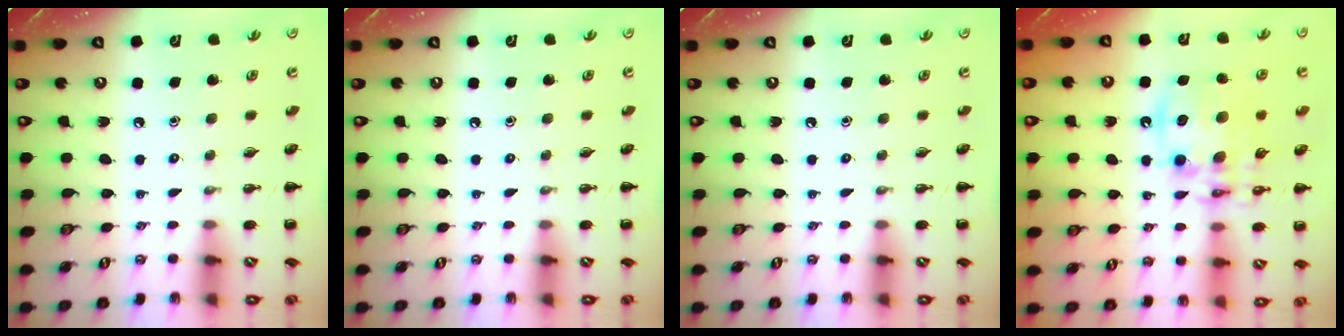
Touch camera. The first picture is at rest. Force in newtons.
{"total": 0.0}
{"total": 0.0}
{"total": 13.5, "press": 13.2, "slide": 2.8}